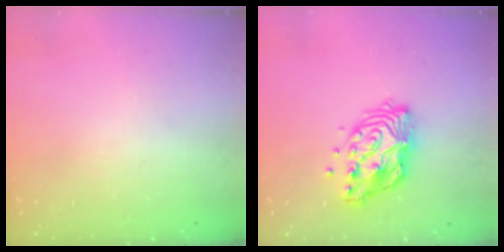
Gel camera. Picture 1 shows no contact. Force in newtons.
{"total": 13.0, "press": 13.0, "slide": 1.1}